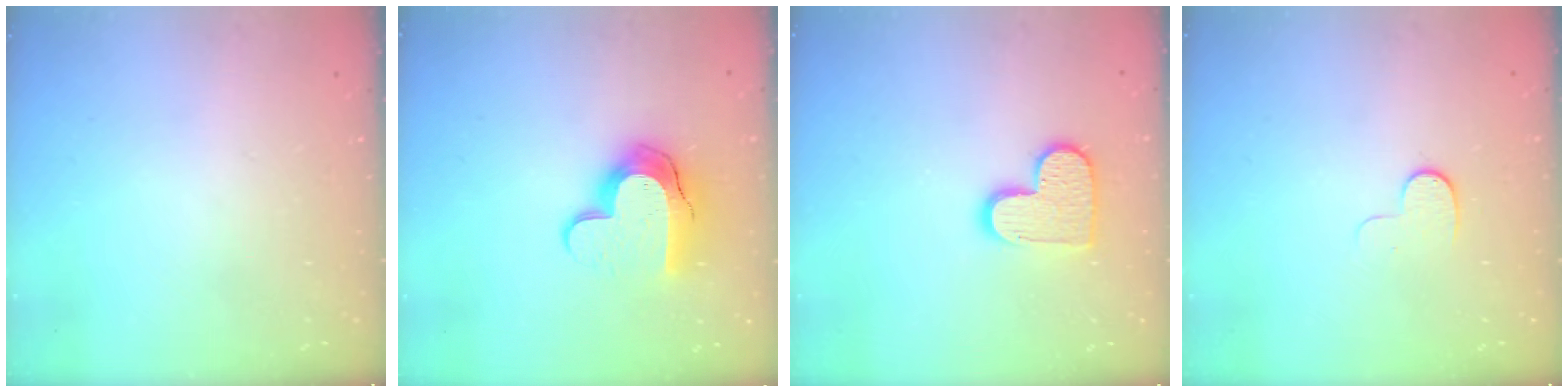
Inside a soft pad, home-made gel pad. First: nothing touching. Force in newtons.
{"total": 13.3, "press": 13.2, "slide": 1.0}
{"total": 11.7, "press": 11.6, "slide": 0.8}
{"total": 4.9, "press": 4.8, "slide": 1.2}